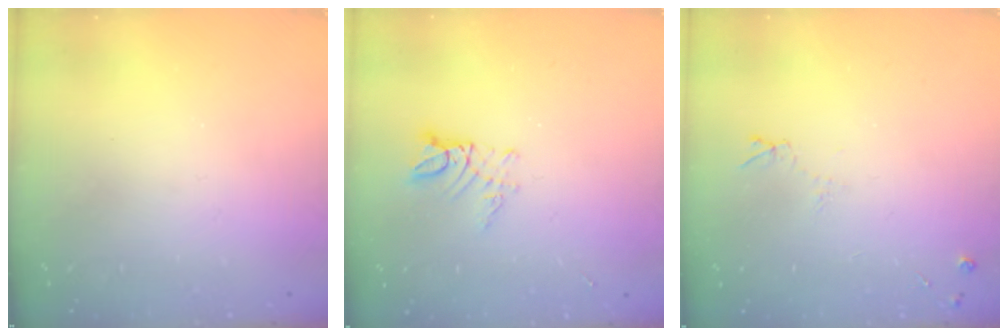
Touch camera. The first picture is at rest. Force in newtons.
{"total": 4.4, "press": 4.4, "slide": 0.3}
{"total": 5.2, "press": 5.1, "slide": 0.8}